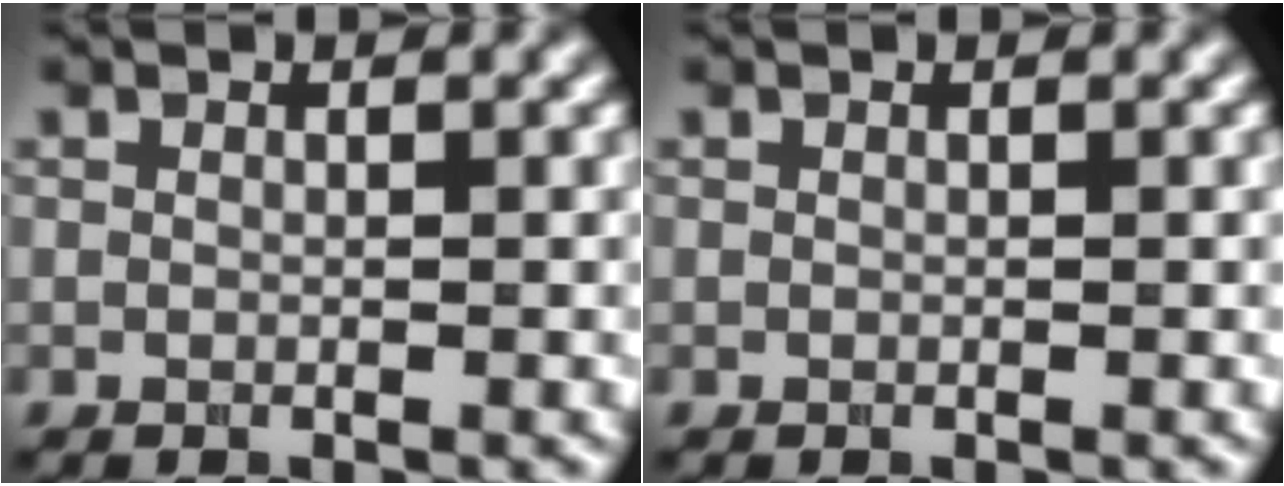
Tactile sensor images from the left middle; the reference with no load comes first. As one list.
[{"total": 0.0}]